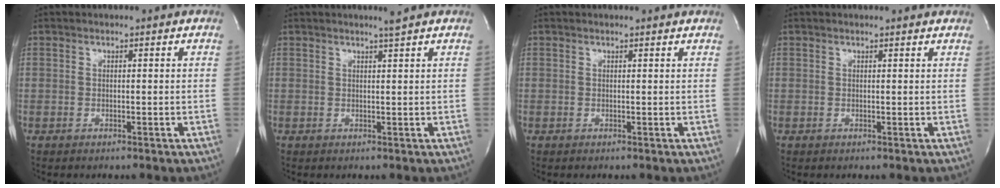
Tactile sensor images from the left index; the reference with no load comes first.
{"total": 1.3, "force": [1.0, -0.6, 0.5], "torque": [-0.022, -0.011, 0.022]}
{"total": 1.8, "force": [1.8, 0.0, 0.4], "torque": [-0.015, 0.005, 0.016]}
{"total": 2.4, "force": [2.4, 0.1, 0.5], "torque": [-0.015, 0.006, 0.019]}